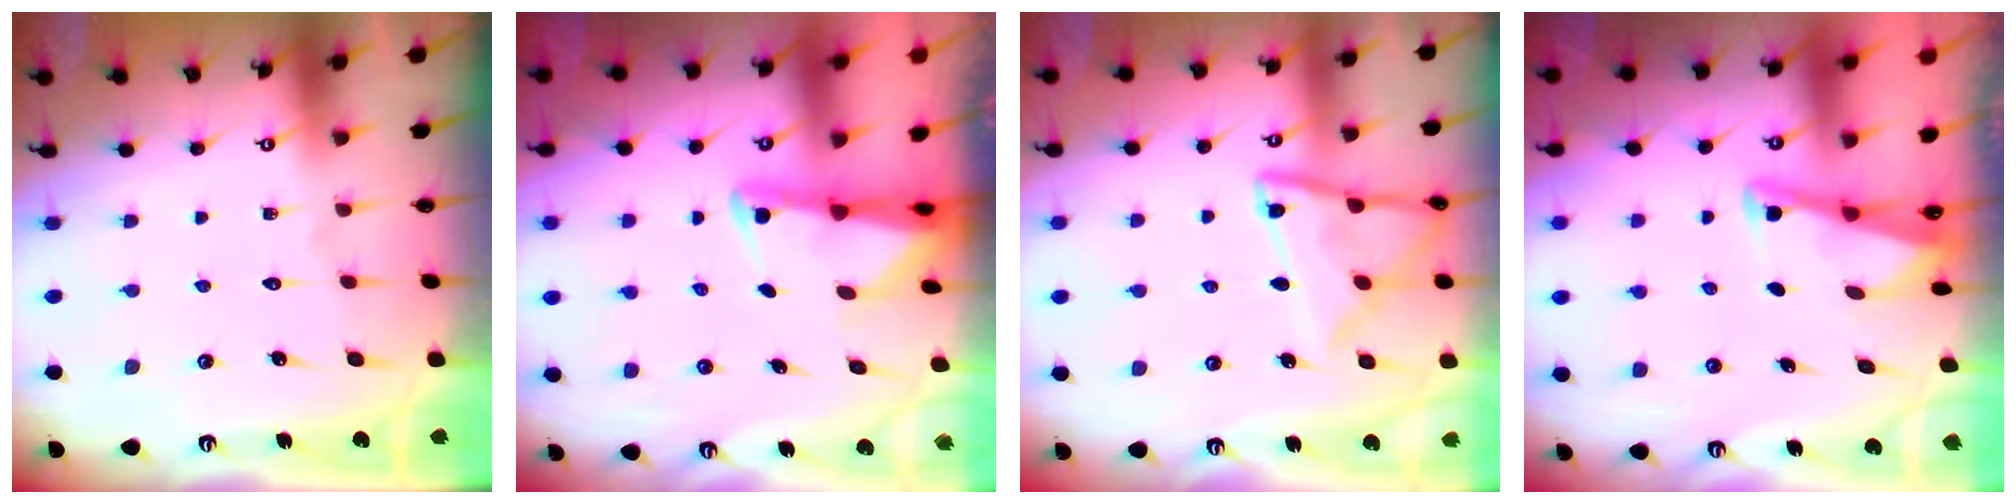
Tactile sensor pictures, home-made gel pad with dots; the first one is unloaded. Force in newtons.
{"total": 2.4, "press": 2.4, "slide": 0.5}
{"total": 13.1, "press": 13.0, "slide": 1.4}
{"total": 2.9, "press": 2.9, "slide": 0.3}